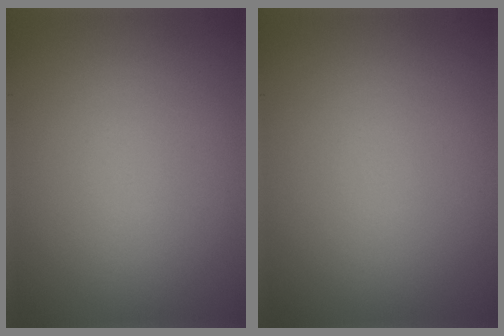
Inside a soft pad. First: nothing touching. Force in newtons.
{"total": 0.0}